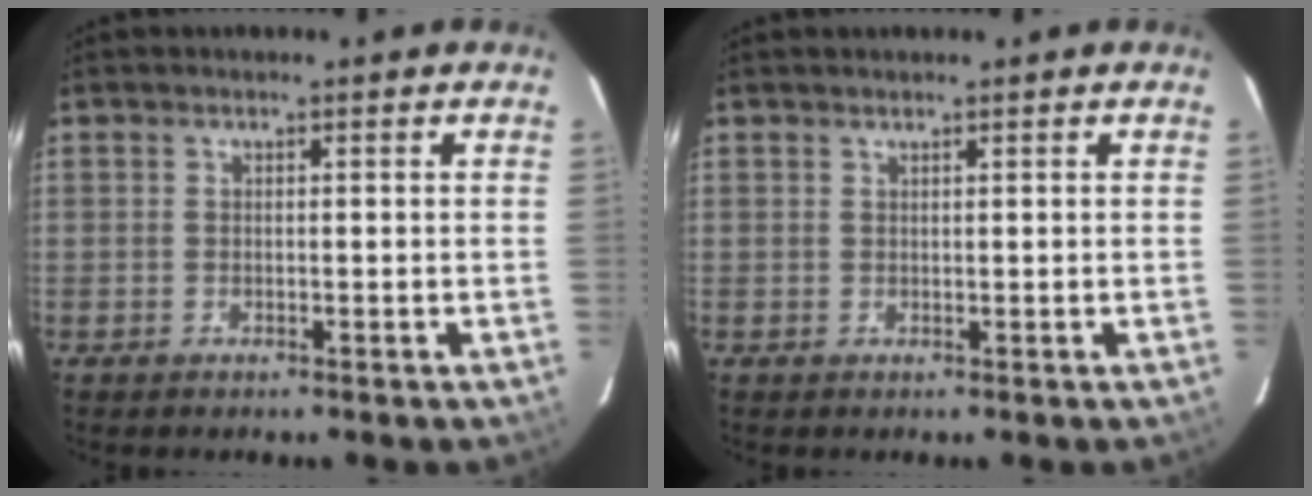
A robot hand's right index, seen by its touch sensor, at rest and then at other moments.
{"total": 0.7, "force": [0.5, -0.5, 0.1], "torque": [-0.006, -0.002, 0.009]}